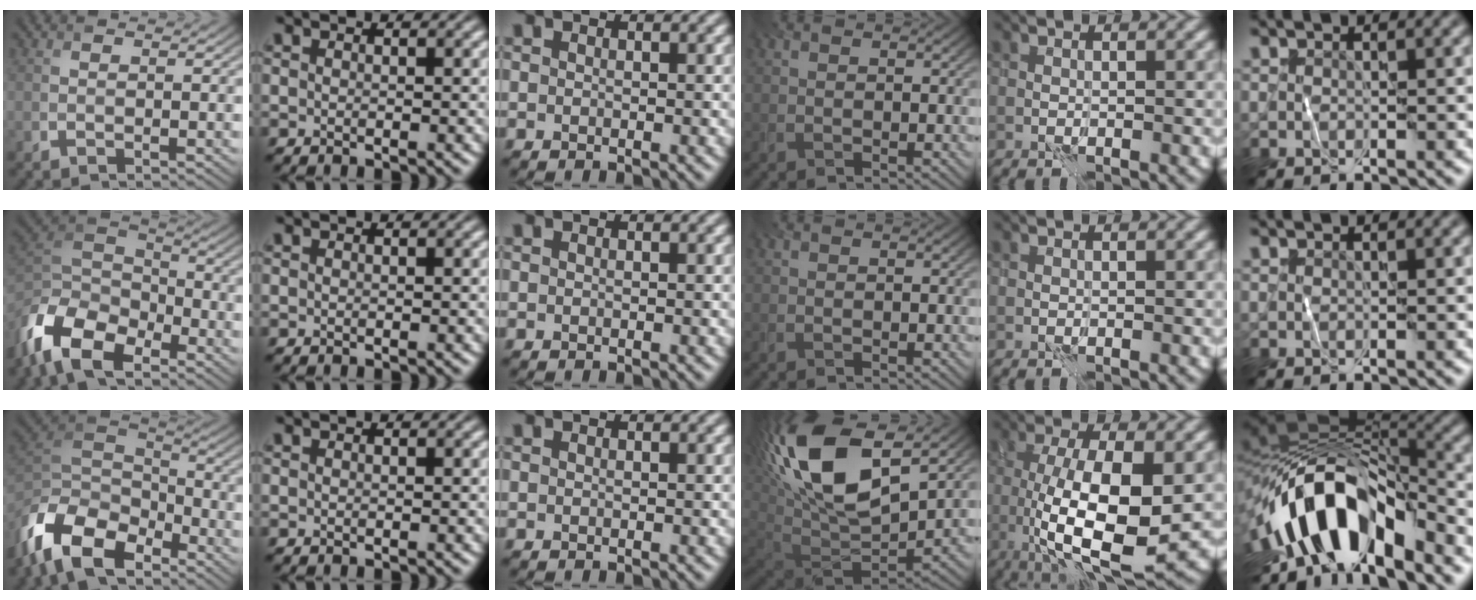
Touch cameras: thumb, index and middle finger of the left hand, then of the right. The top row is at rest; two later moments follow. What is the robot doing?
{"motion": "wipe", "object": "whiteboard"}